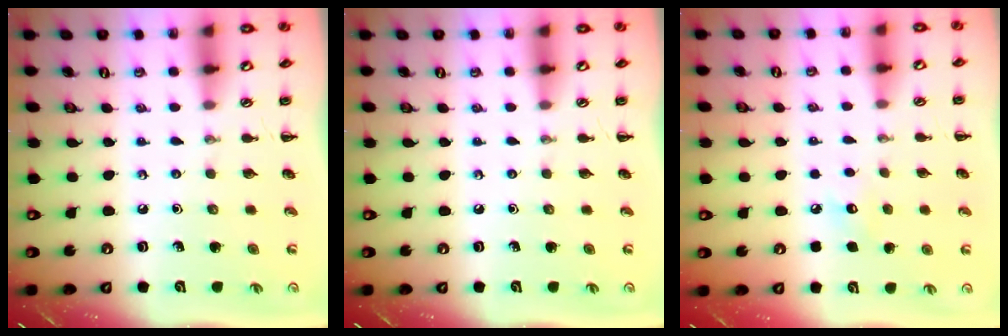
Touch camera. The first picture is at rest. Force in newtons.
{"total": 0.0}
{"total": 5.6, "press": 5.4, "slide": 1.4}